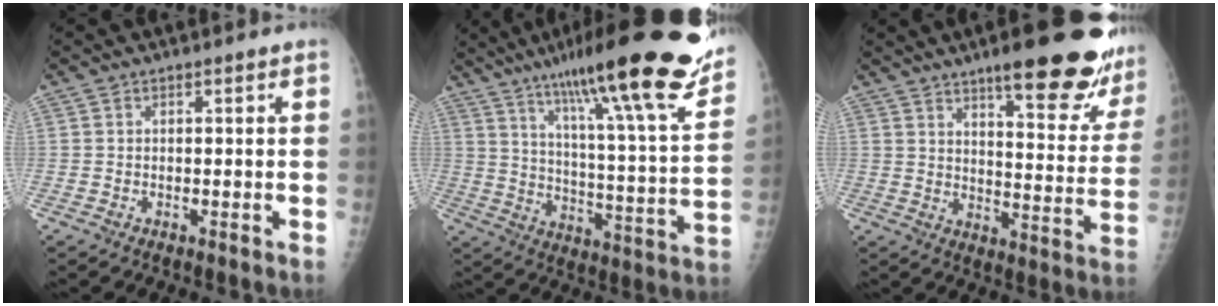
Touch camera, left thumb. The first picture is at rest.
{"total": 28.1, "force": [19.6, 3.4, 19.9], "torque": [-0.284, -0.069, 0.292]}
{"total": 22.2, "force": [15.1, 5.3, 15.4], "torque": [-0.166, -0.075, 0.197]}